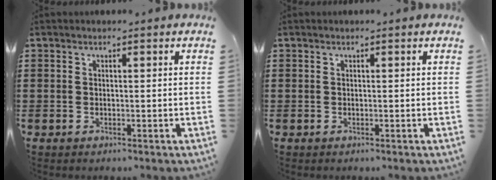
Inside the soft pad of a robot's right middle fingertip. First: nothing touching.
{"total": 0.0}